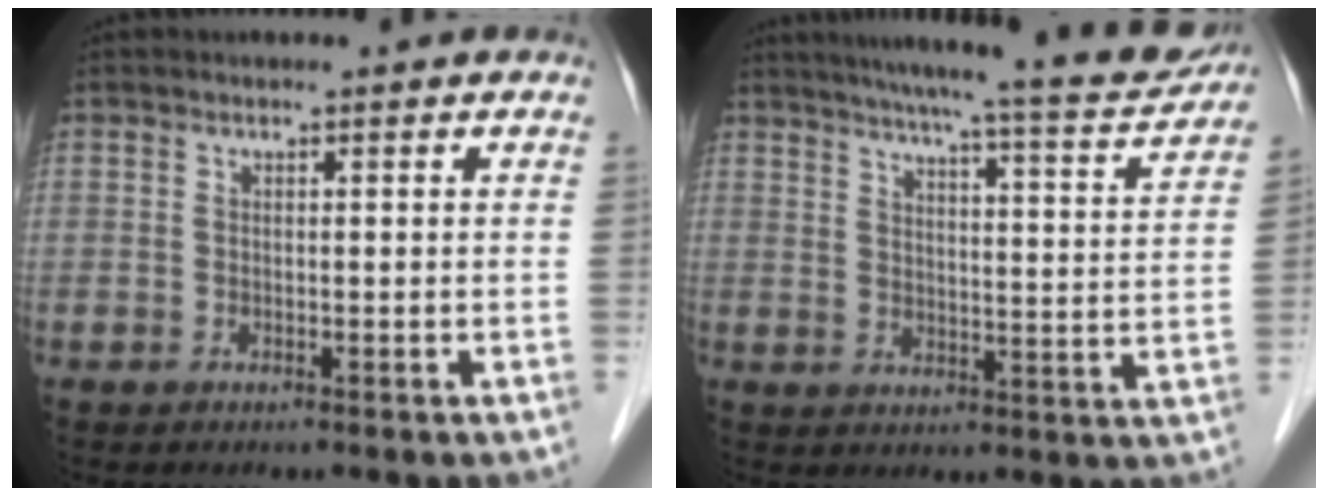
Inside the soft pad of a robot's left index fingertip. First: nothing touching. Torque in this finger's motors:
{"motor_torque": [0.03, -0.11, 0.50, 0.10]}